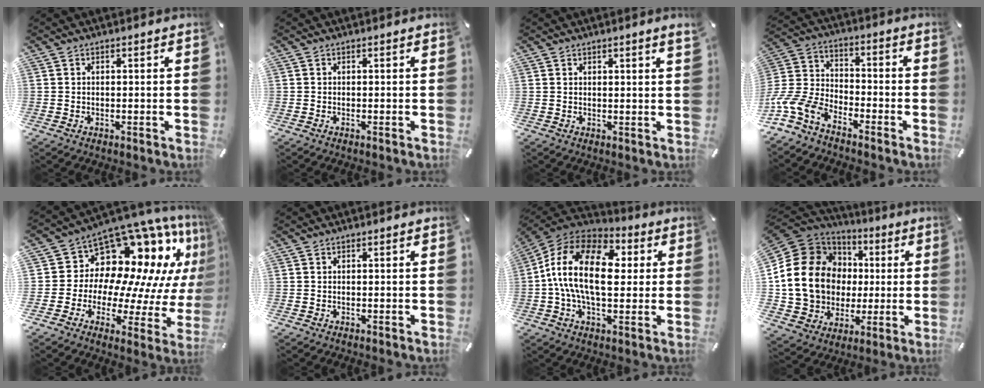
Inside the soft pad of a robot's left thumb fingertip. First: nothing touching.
{"total": 0.0}
{"total": 1.4, "force": [1.0, -0.1, 1.0], "torque": [-0.021, -0.003, 0.017]}
{"total": 11.0, "force": [-8.1, 6.0, 4.5], "torque": [-0.107, 0.029, -0.158]}
{"total": 15.1, "force": [10.4, 9.3, 5.9], "torque": [-0.073, -0.128, 0.183]}
{"total": 0.0}
{"total": 19.0, "force": [0.6, 11.4, 15.1], "torque": [-0.304, 0.008, 0.004]}
{"total": 20.5, "force": [1.8, 17.8, 9.9], "torque": [-0.205, -0.013, 0.052]}